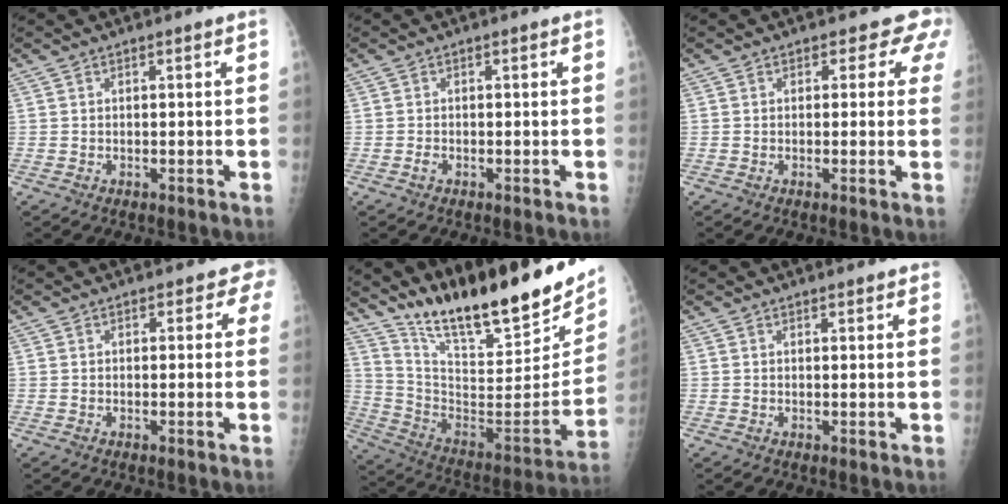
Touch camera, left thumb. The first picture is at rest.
{"total": 0.7, "force": [-0.4, 0.4, 0.4], "torque": [-0.009, 0.000, -0.008]}
{"total": 3.9, "force": [2.8, 2.6, 1.0], "torque": [0.026, -0.010, 0.010]}
{"total": 2.0, "force": [1.1, 1.5, 0.8], "torque": [0.021, 0.000, 0.001]}
{"total": 28.6, "force": [21.5, 6.9, 17.4], "torque": [-0.250, -0.096, 0.346]}
{"total": 1.6, "force": [1.4, 0.5, 0.6], "torque": [0.000, -0.001, 0.017]}